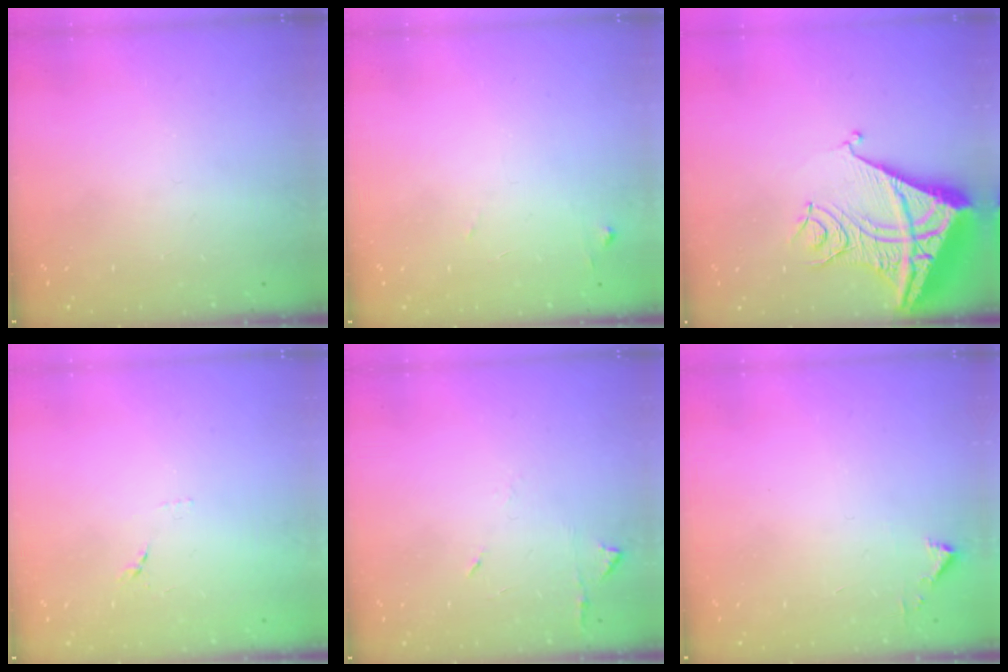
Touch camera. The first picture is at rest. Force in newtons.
{"total": 7.4, "press": 7.4, "slide": 0.4}
{"total": 15.2, "press": 15.1, "slide": 1.8}
{"total": 7.6, "press": 7.6, "slide": 0.7}
{"total": 5.8, "press": 5.8, "slide": 0.7}
{"total": 2.3, "press": 2.3, "slide": 0.2}